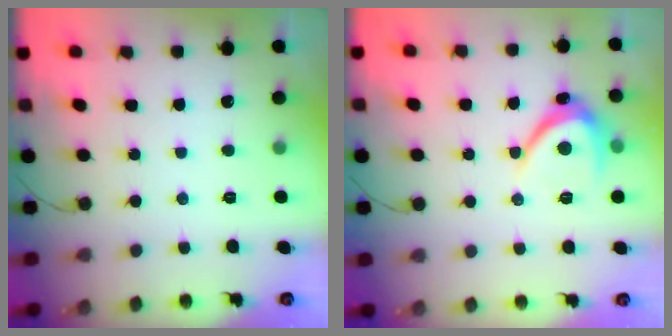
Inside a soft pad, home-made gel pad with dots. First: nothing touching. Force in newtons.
{"total": 6.9, "press": 6.9, "slide": 0.7}